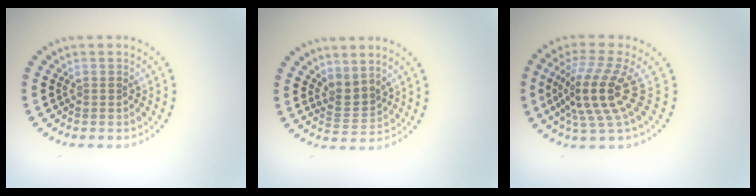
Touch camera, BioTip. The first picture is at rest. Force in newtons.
{"total": 2.3, "press": 1.5, "slide": 1.7}
{"total": 4.8, "press": 3.8, "slide": 3.0}